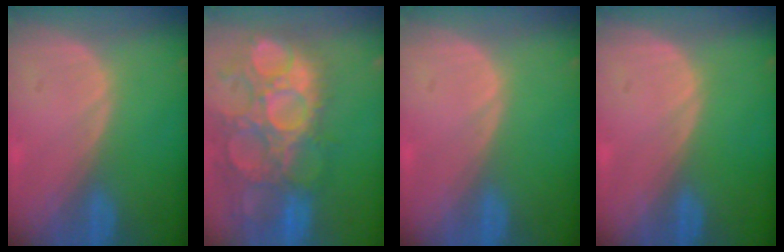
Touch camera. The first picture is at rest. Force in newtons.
{"total": 15.0, "press": 12.5, "slide": 8.2}
{"total": 0.0}
{"total": 0.0}